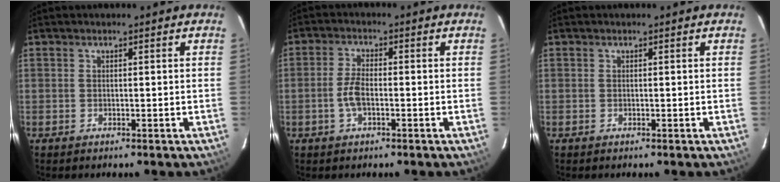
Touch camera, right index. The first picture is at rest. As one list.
[{"total": 4.1, "force": [-1.3, 1.8, 3.5], "torque": [-0.079, 0.002, -0.023]}, {"total": 0.0}]